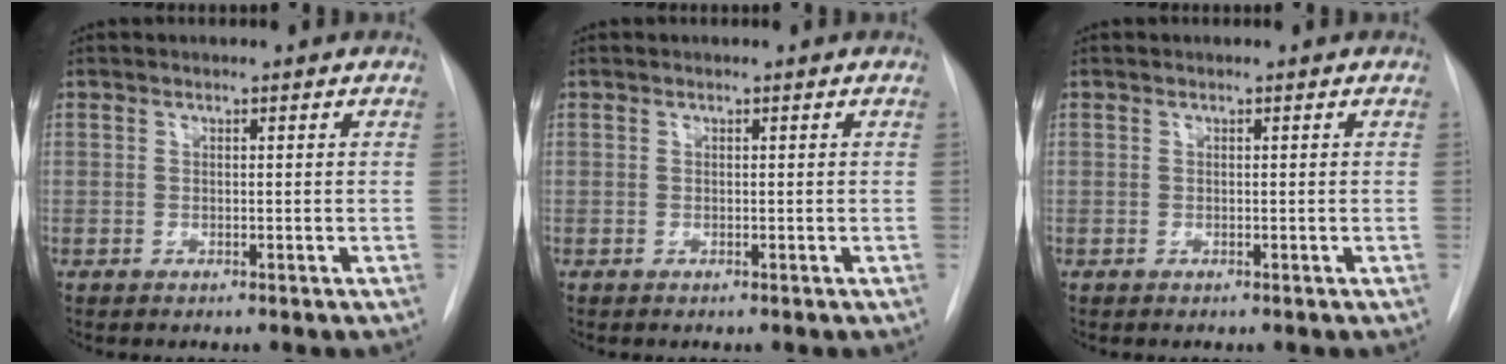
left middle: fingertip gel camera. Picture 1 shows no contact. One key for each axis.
{"total": 0.0}
{"total": 0.0}